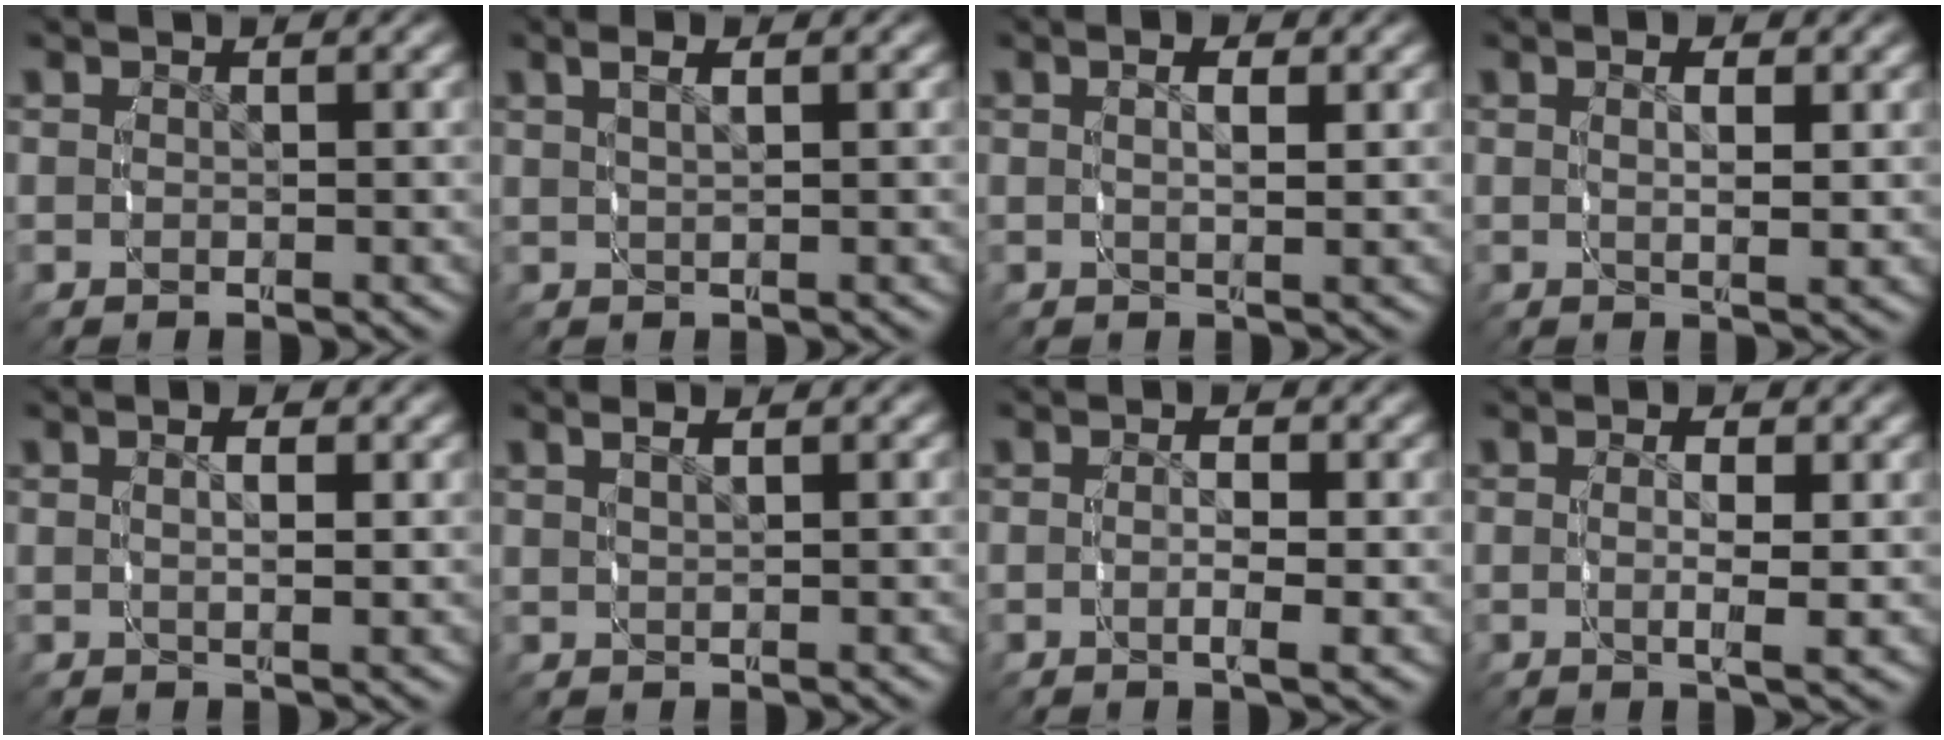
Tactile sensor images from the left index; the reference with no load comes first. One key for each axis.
{"total": 2.6, "fx": 1.5, "fy": 0.5, "fz": 2.0, "tx": -0.019, "ty": 0.011, "tz": 0.024}
{"total": 2.5, "fx": 0.9, "fy": 0.5, "fz": 2.3, "tx": -0.025, "ty": 0.000, "tz": 0.013}
{"total": 2.6, "fx": 0.8, "fy": 0.4, "fz": 2.4, "tx": -0.029, "ty": -0.004, "tz": 0.014}
{"total": 2.2, "fx": 0.5, "fy": 0.3, "fz": 2.1, "tx": -0.027, "ty": -0.003, "tz": 0.010}
{"total": 1.8, "fx": 1.3, "fy": -0.2, "fz": 1.3, "tx": -0.010, "ty": 0.007, "tz": 0.024}
{"total": 2.4, "fx": -0.7, "fy": 0.2, "fz": 2.2, "tx": -0.037, "ty": -0.007, "tz": -0.010}
{"total": 2.8, "fx": -0.1, "fy": 0.2, "fz": 2.8, "tx": -0.040, "ty": -0.009, "tz": 0.000}